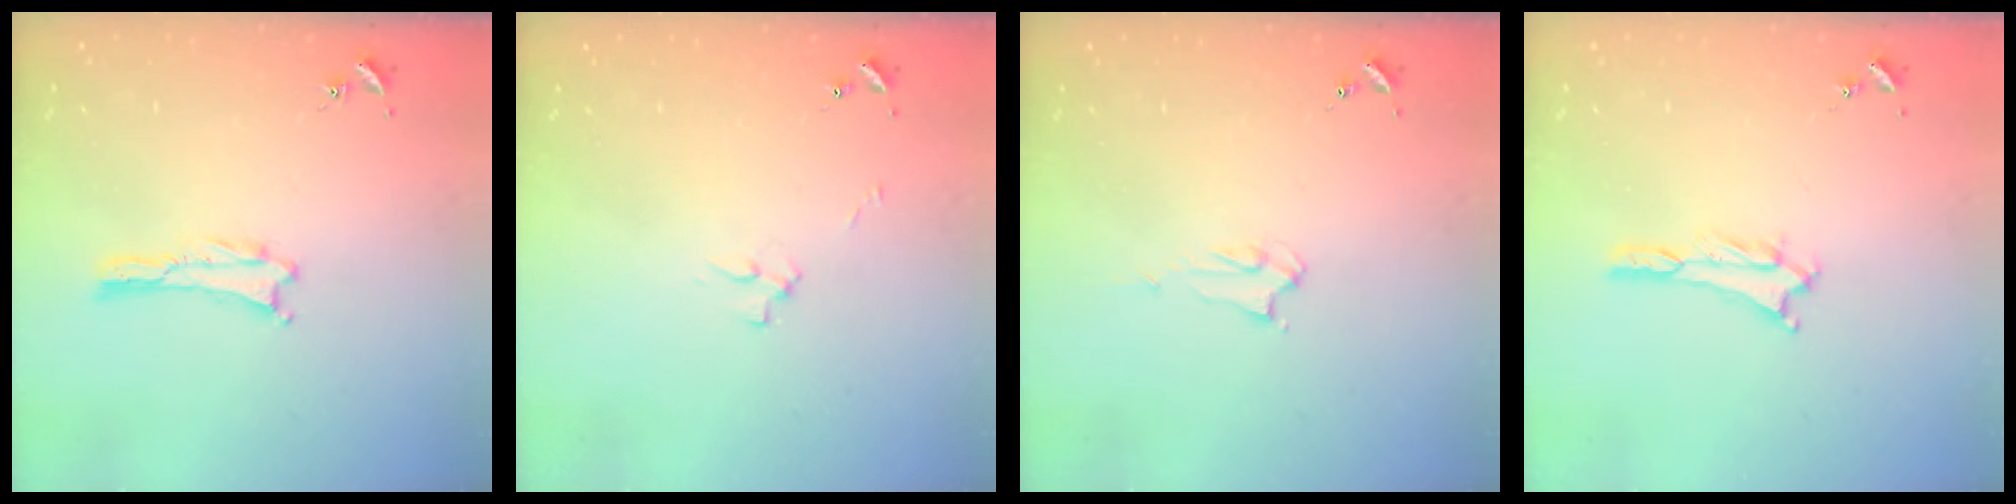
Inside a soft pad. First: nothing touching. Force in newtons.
{"total": 2.5, "press": 2.5, "slide": 0.3}
{"total": 2.2, "press": 2.2, "slide": 0.2}
{"total": 1.8, "press": 1.8, "slide": 0.1}